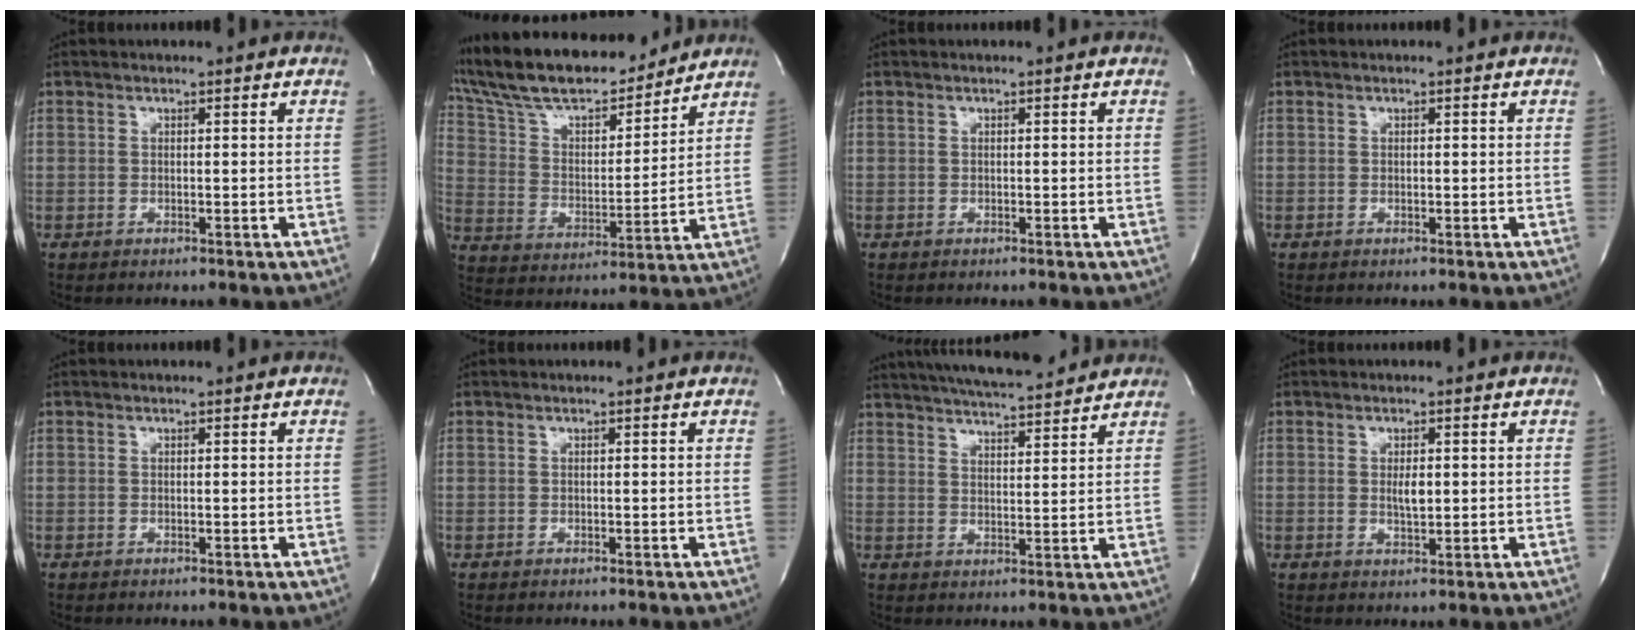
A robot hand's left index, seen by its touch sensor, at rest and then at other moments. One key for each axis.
{"total": 20.5, "fx": 17.8, "fy": 4.6, "fz": 8.9, "tx": -0.166, "ty": 0.018, "tz": 0.306}
{"total": 0.0}
{"total": 0.0}
{"total": 0.0}
{"total": 0.0}
{"total": 14.3, "fx": 12.9, "fy": 1.8, "fz": 5.9, "tx": -0.103, "ty": 0.019, "tz": 0.191}
{"total": 2.4, "fx": 0.3, "fy": 0.8, "fz": 2.3, "tx": -0.039, "ty": -0.002, "tz": 0.007}